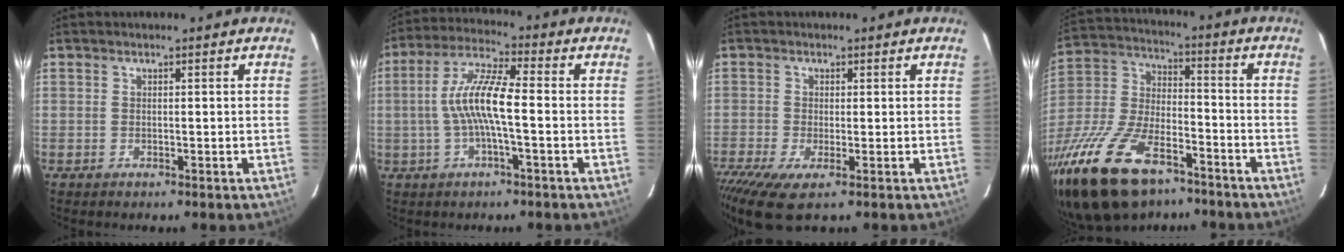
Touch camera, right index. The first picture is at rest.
{"total": 9.6, "force": [-1.2, 1.3, 9.5], "torque": [-0.196, 0.011, -0.023]}
{"total": 8.1, "force": [-3.8, 2.3, 6.8], "torque": [-0.150, -0.034, -0.074]}
{"total": 27.8, "force": [-18.5, 12.3, 16.8], "torque": [-0.359, -0.028, -0.314]}